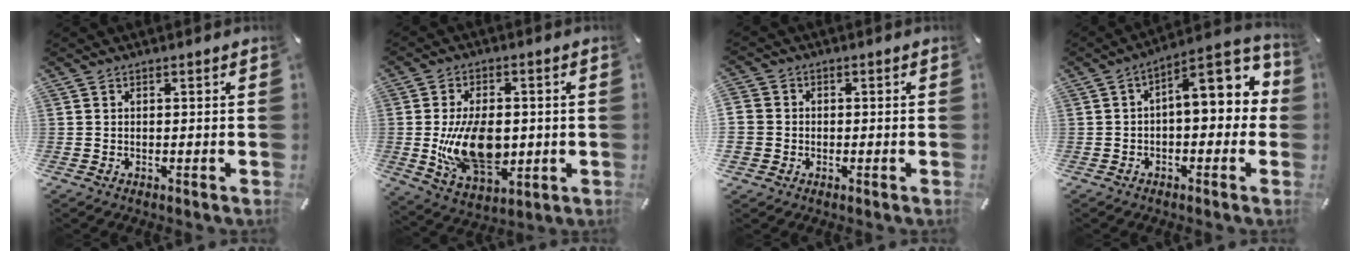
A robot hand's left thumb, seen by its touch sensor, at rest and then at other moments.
{"total": 16.6, "force": [-1.1, 10.7, 12.7], "torque": [-0.244, -0.013, -0.021]}
{"total": 4.8, "force": [-0.6, 4.7, 0.9], "torque": [-0.024, 0.007, -0.012]}
{"total": 11.5, "force": [2.9, 5.7, 9.6], "torque": [-0.124, -0.025, 0.046]}